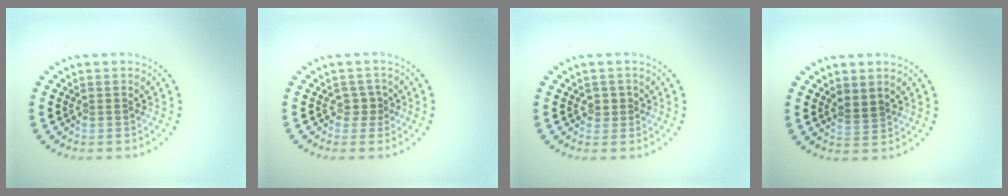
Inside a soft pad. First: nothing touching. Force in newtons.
{"total": 1.4, "press": 1.0, "slide": 1.0}
{"total": 1.1, "press": 0.9, "slide": 0.6}
{"total": 1.2, "press": 1.0, "slide": 0.8}